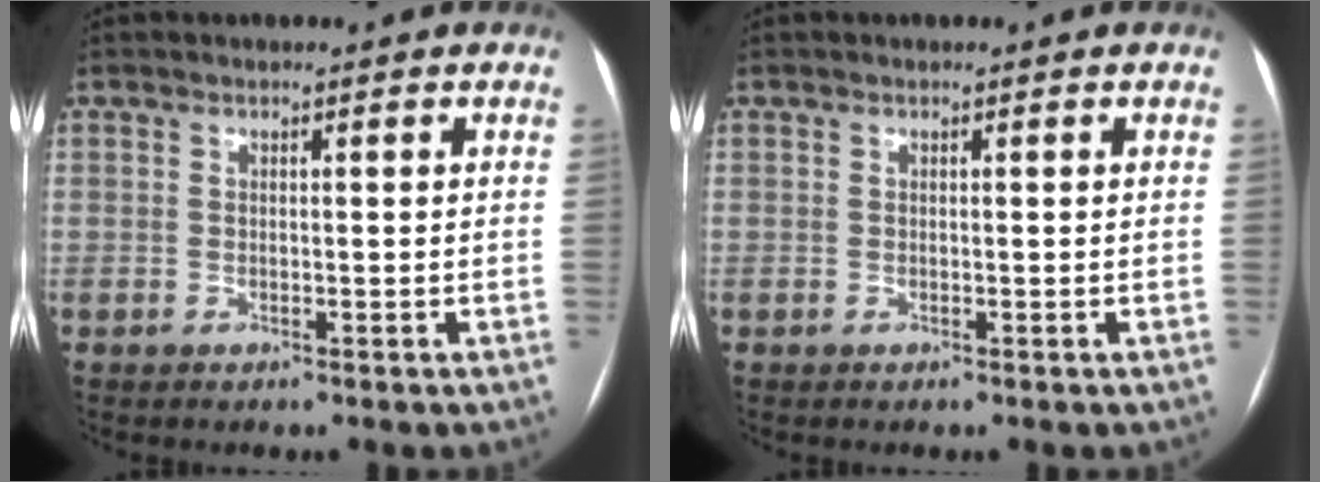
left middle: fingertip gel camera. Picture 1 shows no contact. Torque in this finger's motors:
{"motor_torque": [0.00, 0.00, 0.01, 0.00]}